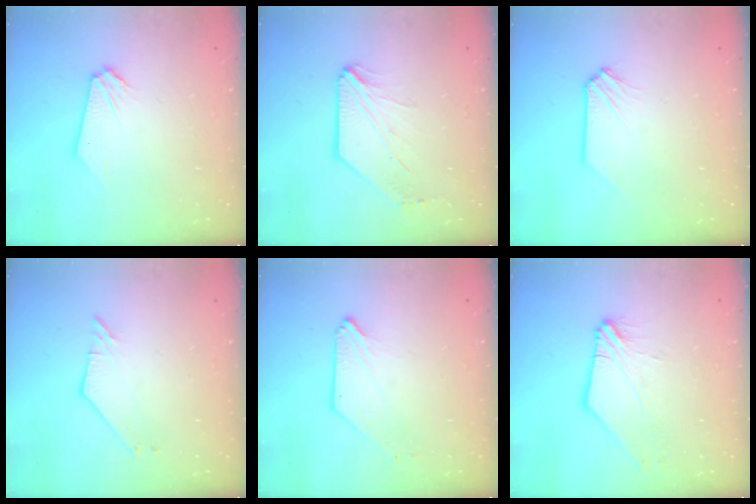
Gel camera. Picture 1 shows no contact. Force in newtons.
{"total": 4.0, "press": 3.9, "slide": 0.8}
{"total": 0.0}
{"total": 2.1, "press": 2.1, "slide": 0.1}
{"total": 0.0}
{"total": 2.4, "press": 2.4, "slide": 0.5}